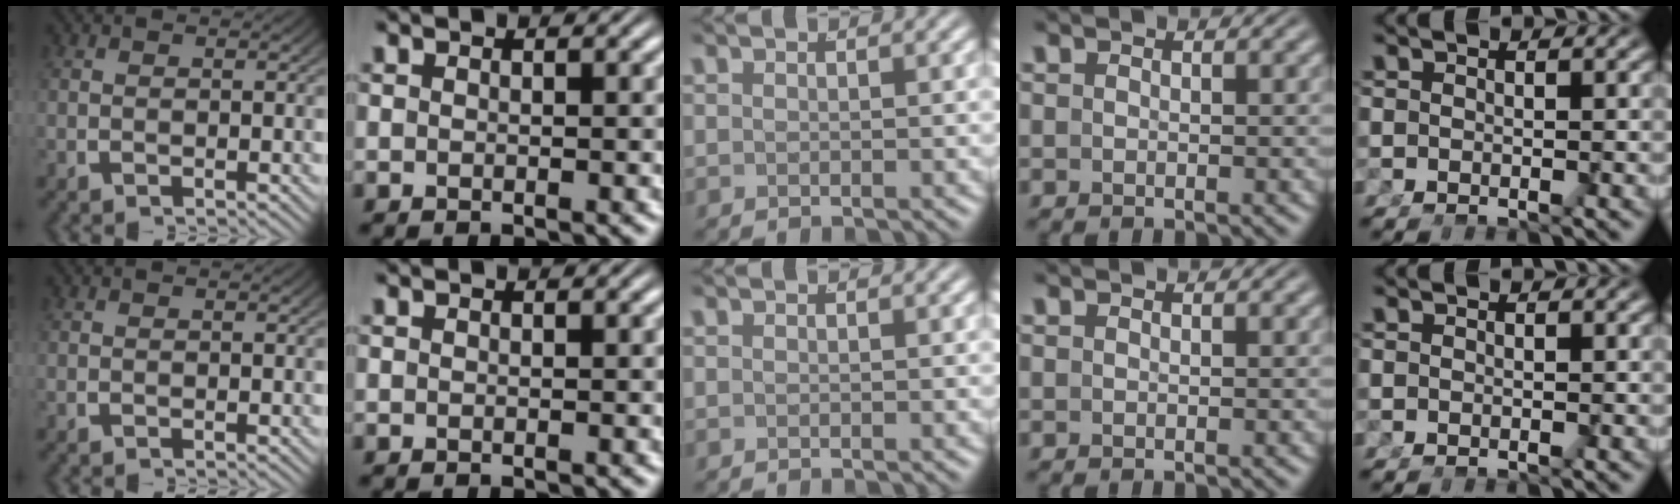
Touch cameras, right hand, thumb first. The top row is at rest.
{}